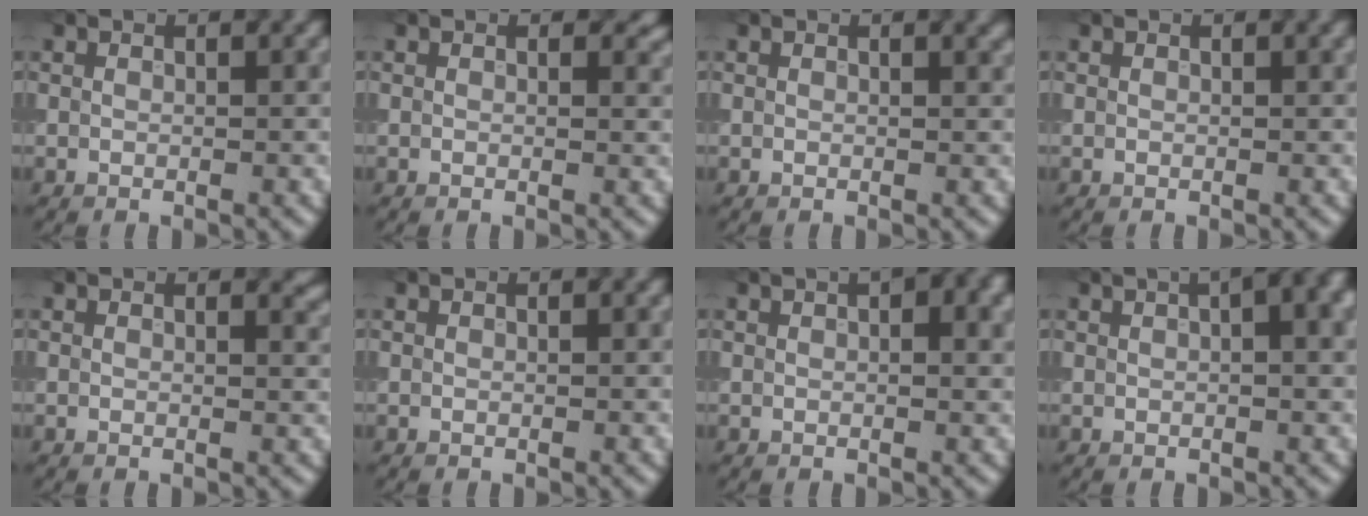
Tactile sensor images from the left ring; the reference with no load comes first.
{"total": 1.0, "force": [0.5, 0.6, 0.6], "torque": [-0.004, -0.005, 0.006]}
{"total": 0.8, "force": [0.6, 0.2, 0.5], "torque": [-0.002, 0.003, 0.007]}
{"total": 0.6, "force": [0.3, 0.1, 0.5], "torque": [-0.005, 0.004, 0.003]}
{"total": 1.1, "force": [0.9, 0.3, 0.6], "torque": [-0.002, -0.002, 0.012]}
{"total": 0.0}
{"total": 4.6, "force": [1.9, 1.8, 3.8], "torque": [-0.037, 0.012, 0.016]}
{"total": 8.1, "force": [3.0, 3.3, 6.7], "torque": [-0.055, 0.032, 0.028]}